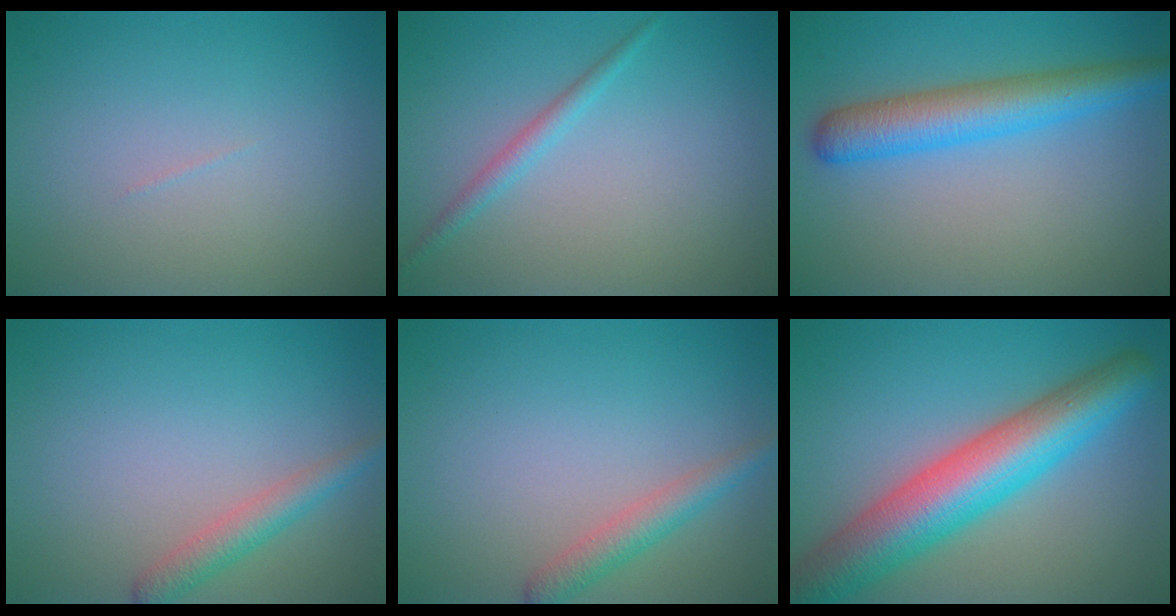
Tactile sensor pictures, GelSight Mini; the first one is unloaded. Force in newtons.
{"total": 1.4, "press": 1.4, "slide": 0.1}
{"total": 5.4, "press": 5.4, "slide": 0.1}
{"total": 2.4, "press": 2.4, "slide": 0.1}
{"total": 2.4, "press": 2.4, "slide": 0.1}
{"total": 9.7, "press": 9.7, "slide": 0.3}